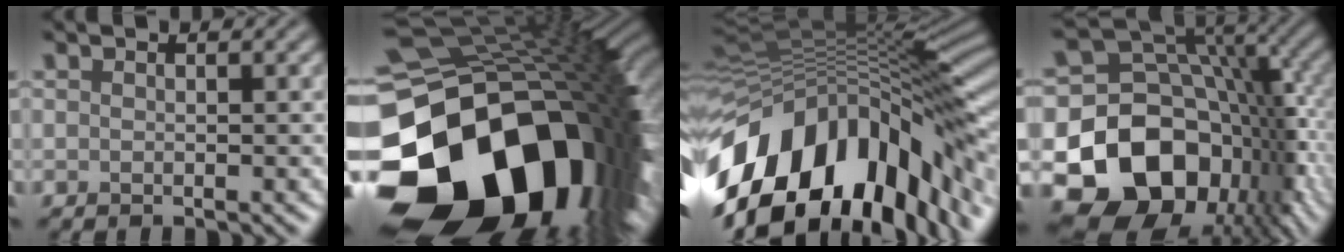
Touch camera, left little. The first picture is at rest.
{"total": 20.8, "force": [-7.6, 14.1, 13.3], "torque": [-0.280, -0.048, -0.103]}
{"total": 16.9, "force": [-5.8, 9.6, 12.7], "torque": [-0.223, 0.001, -0.109]}
{"total": 15.9, "force": [-4.9, 11.9, 9.3], "torque": [-0.152, -0.024, -0.080]}